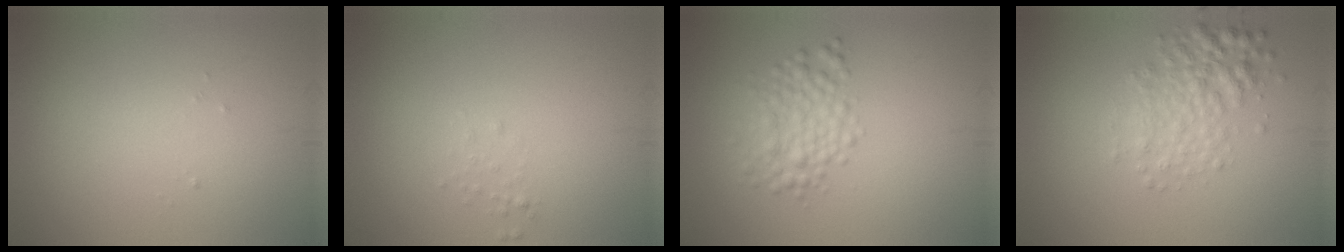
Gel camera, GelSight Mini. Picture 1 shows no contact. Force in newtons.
{"total": 0.6, "press": 0.6, "slide": 0.1}
{"total": 3.1, "press": 3.1, "slide": 0.0}
{"total": 3.3, "press": 3.3, "slide": 0.1}